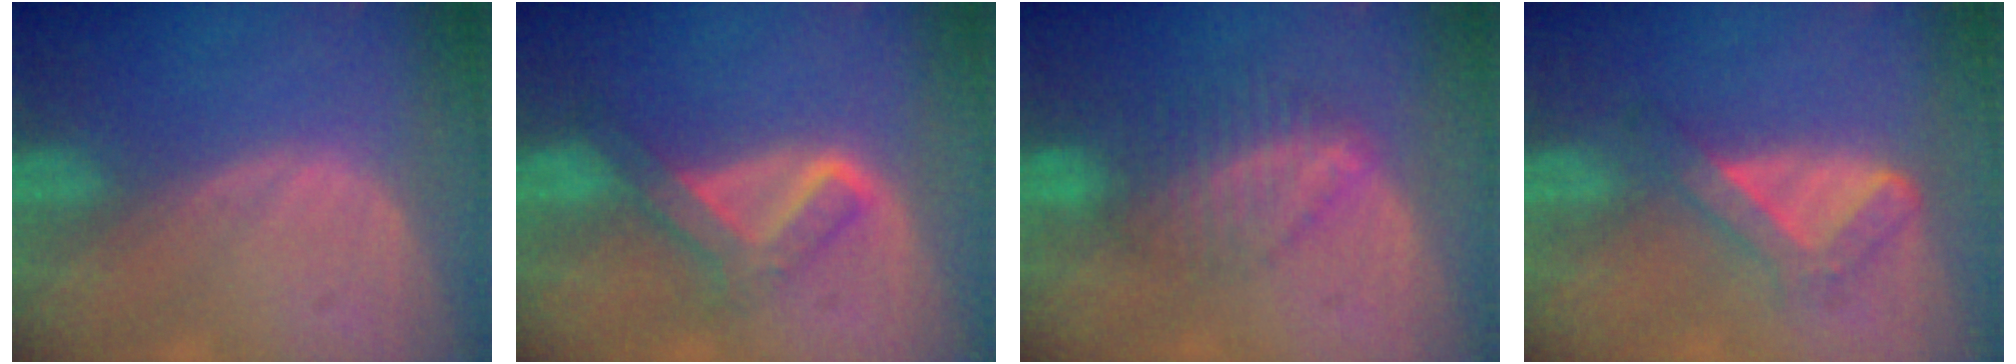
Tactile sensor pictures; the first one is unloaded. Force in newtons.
{"total": 5.3, "press": 5.3, "slide": 0.2}
{"total": 7.0, "press": 6.0, "slide": 3.6}
{"total": 5.3, "press": 4.6, "slide": 2.6}